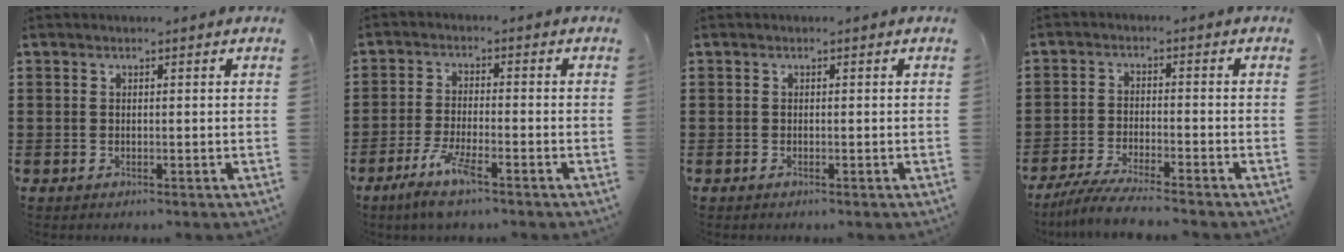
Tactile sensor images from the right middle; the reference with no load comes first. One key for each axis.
{"total": 5.7, "fx": -3.6, "fy": 0.7, "fz": 4.4, "tx": -0.096, "ty": -0.011, "tz": -0.065}
{"total": 0.0}
{"total": 5.0, "fx": -4.6, "fy": -0.2, "fz": 2.0, "tx": -0.054, "ty": -0.019, "tz": -0.093}